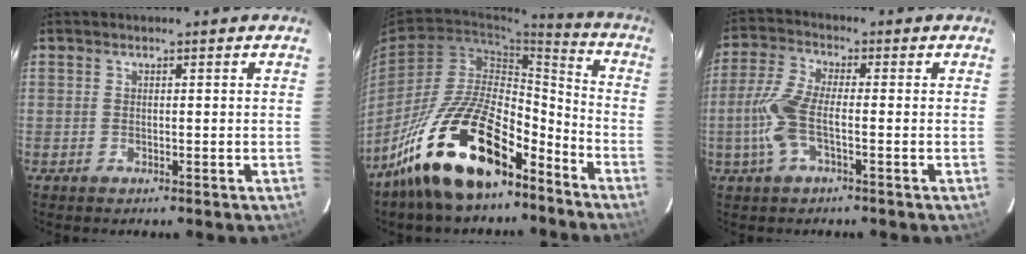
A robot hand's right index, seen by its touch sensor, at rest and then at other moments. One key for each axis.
{"total": 21.2, "fx": -14.7, "fy": 8.5, "fz": 12.6, "tx": -0.228, "ty": 0.019, "tz": -0.248}
{"total": 8.3, "fx": -2.1, "fy": 2.5, "fz": 7.6, "tx": -0.176, "ty": 0.004, "tz": -0.044}